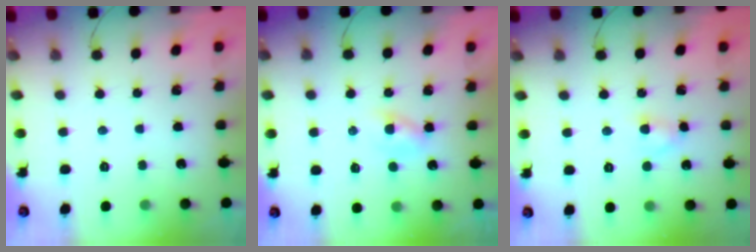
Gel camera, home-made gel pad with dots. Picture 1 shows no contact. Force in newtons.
{"total": 1.7, "press": 1.5, "slide": 0.7}
{"total": 3.0, "press": 2.8, "slide": 1.2}